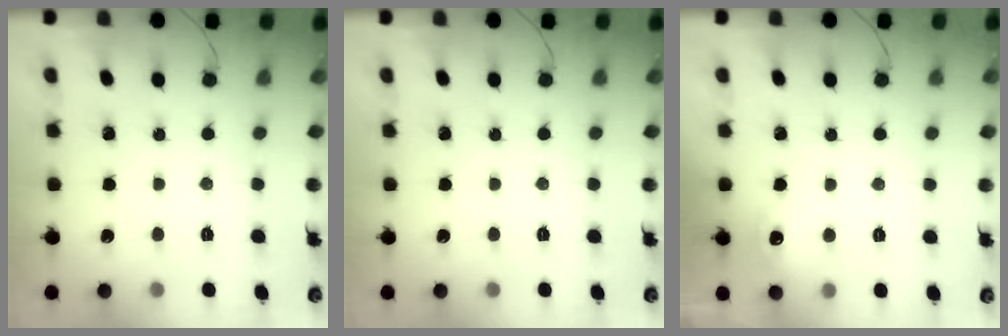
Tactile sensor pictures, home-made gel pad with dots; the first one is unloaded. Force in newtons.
{"total": 0.0}
{"total": 5.4, "press": 5.2, "slide": 1.4}